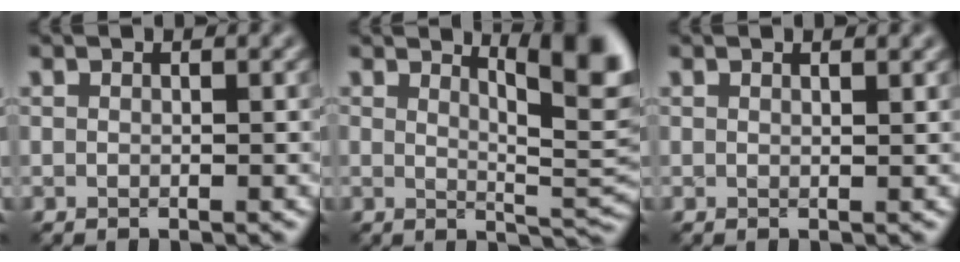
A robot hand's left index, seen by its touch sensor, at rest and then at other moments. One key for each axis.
{"total": 7.3, "fx": 3.4, "fy": 2.1, "fz": 6.1, "tx": -0.060, "ty": 0.009, "tz": 0.048}
{"total": 1.1, "fx": 0.9, "fy": 0.2, "fz": 0.5, "tx": -0.008, "ty": 0.001, "tz": 0.011}